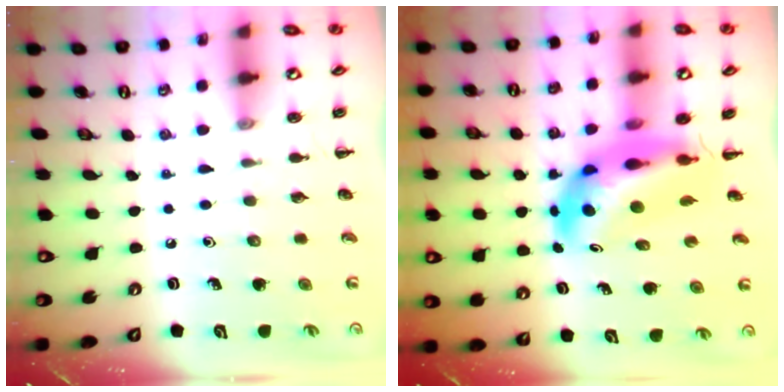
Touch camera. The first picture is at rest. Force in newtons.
{"total": 7.9, "press": 7.6, "slide": 2.4}